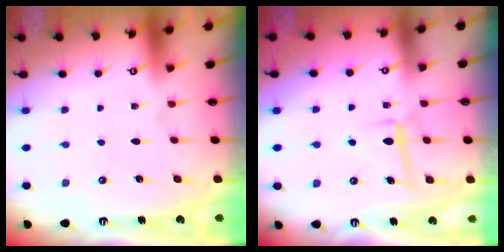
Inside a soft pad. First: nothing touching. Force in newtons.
{"total": 6.7, "press": 6.6, "slide": 1.2}